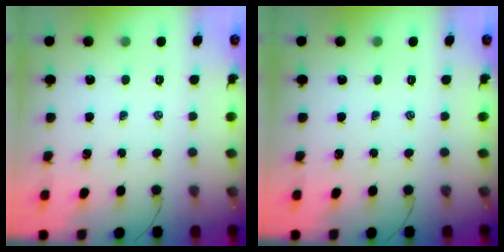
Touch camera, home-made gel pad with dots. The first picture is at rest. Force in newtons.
{"total": 0.0}